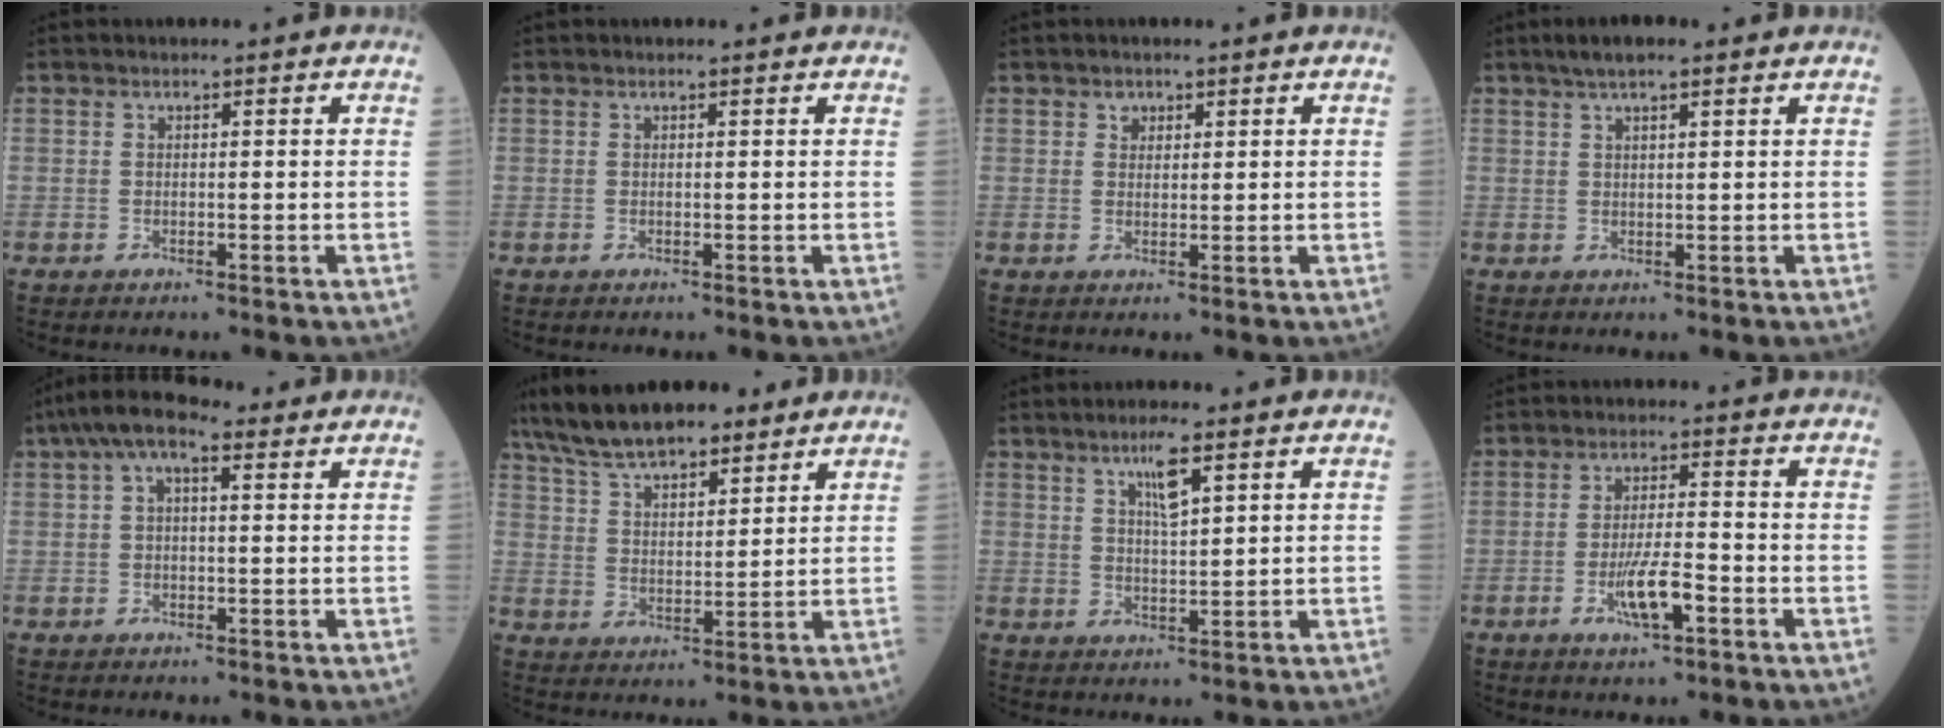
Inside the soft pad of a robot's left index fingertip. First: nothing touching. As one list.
[{"total": 0.5, "force": [0.5, 0.1, 0.0], "torque": [-0.009, 0.000, 0.009]}, {"total": 1.5, "force": [0.9, 1.2, 0.3], "torque": [-0.004, -0.002, 0.014]}, {"total": 5.0, "force": [3.6, 0.9, 3.4], "torque": [-0.063, 0.021, 0.062]}, {"total": 7.0, "force": [3.6, 2.9, 5.3], "torque": [-0.112, 0.041, 0.061]}, {"total": 13.4, "force": [10.6, 4.1, 7.0], "torque": [-0.135, 0.026, 0.191]}, {"total": 4.6, "force": [2.6, 0.8, 3.7], "torque": [-0.073, 0.001, 0.050]}, {"total": 5.8, "force": [-2.6, 1.0, 5.1], "torque": [-0.102, -0.007, -0.045]}]